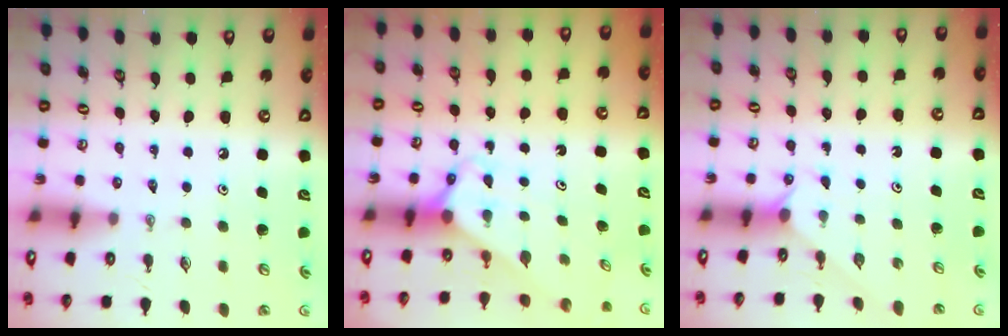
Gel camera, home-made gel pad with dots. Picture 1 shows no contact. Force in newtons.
{"total": 2.6, "press": 2.6, "slide": 0.1}
{"total": 1.6, "press": 1.6, "slide": 0.3}